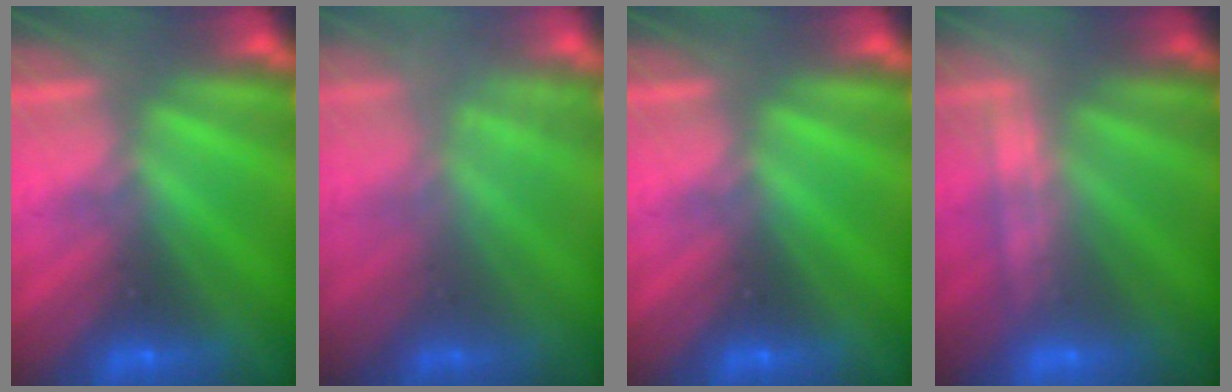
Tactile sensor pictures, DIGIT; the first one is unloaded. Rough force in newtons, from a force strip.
{"total": 2.2}
{"total": 0.0}
{"total": 2.2}